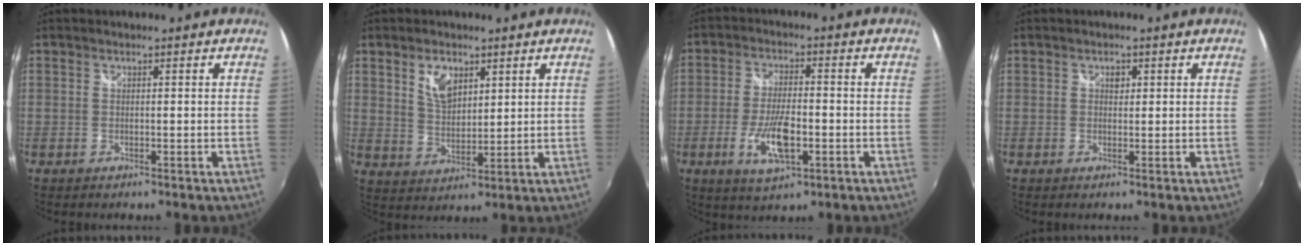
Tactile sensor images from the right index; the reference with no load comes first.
{"total": 6.4, "force": [3.3, 3.5, 4.2], "torque": [-0.071, 0.002, 0.064]}
{"total": 9.1, "force": [-2.9, 3.3, 8.0], "torque": [-0.162, -0.008, -0.052]}
{"total": 1.2, "force": [0.5, 1.0, 0.6], "torque": [-0.006, 0.004, 0.007]}